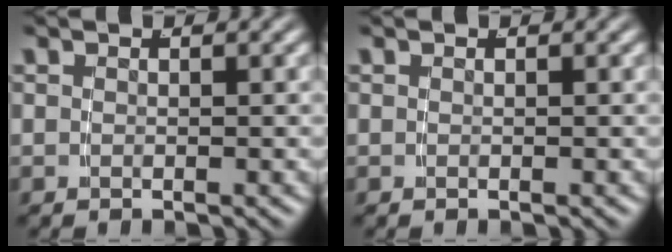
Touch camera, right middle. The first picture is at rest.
{"total": 0.0}